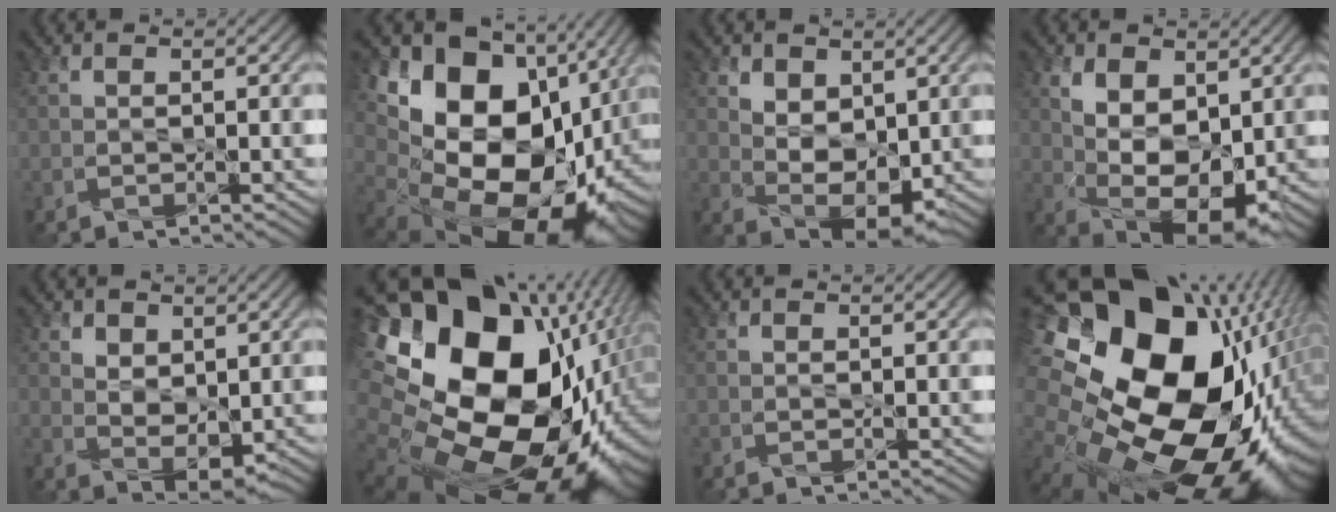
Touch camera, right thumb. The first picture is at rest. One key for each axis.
{"total": 20.6, "fx": 1.8, "fy": 15.1, "fz": 13.9, "tx": -0.264, "ty": -0.030, "tz": 0.076}
{"total": 6.2, "fx": 2.2, "fy": 4.3, "fz": 3.9, "tx": -0.088, "ty": -0.010, "tz": 0.045}
{"total": 9.7, "fx": 1.5, "fy": 6.2, "fz": 7.3, "tx": -0.146, "ty": -0.010, "tz": 0.031}
{"total": 3.6, "fx": 1.9, "fy": 2.4, "fz": 1.8, "tx": -0.047, "ty": -0.009, "tz": 0.042}
{"total": 22.7, "fx": 1.9, "fy": 17.8, "fz": 13.9, "tx": -0.289, "ty": -0.074, "tz": 0.050}
{"total": 0.0}
{"total": 22.4, "fx": 1.3, "fy": 17.6, "fz": 13.9, "tx": -0.295, "ty": -0.062, "tz": 0.023}